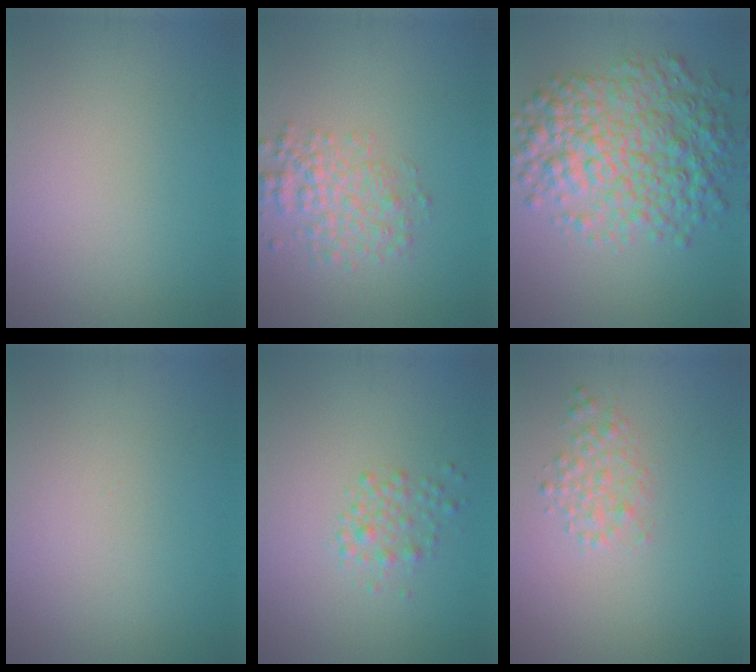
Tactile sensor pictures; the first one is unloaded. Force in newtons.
{"total": 3.2, "press": 3.2, "slide": 0.1}
{"total": 8.0, "press": 8.0, "slide": 0.1}
{"total": 0.0}
{"total": 1.7, "press": 1.7, "slide": 0.1}
{"total": 1.8, "press": 1.8, "slide": 0.1}